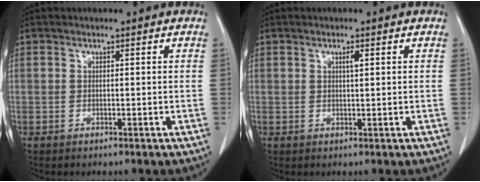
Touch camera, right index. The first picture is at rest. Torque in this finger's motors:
{"motor_torque": [0.08, -0.06, 0.01, 0.01]}